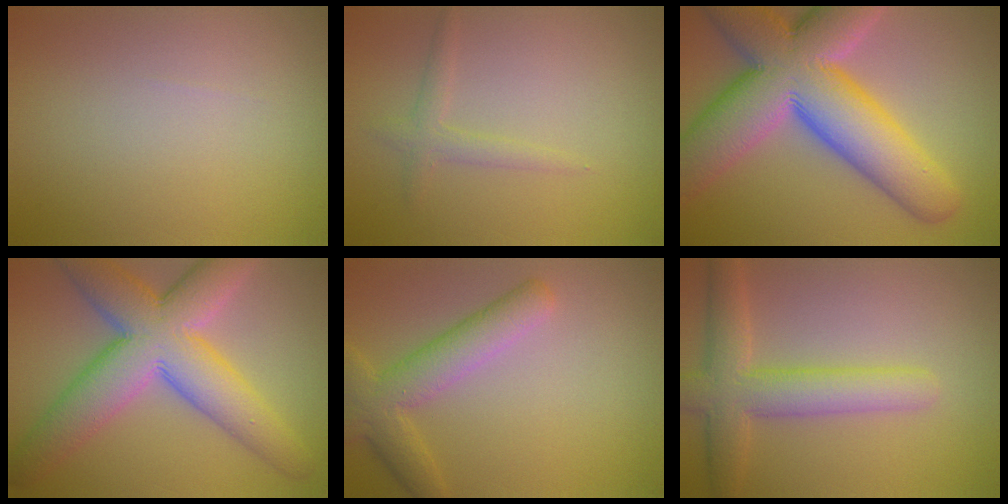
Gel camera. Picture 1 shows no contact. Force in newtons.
{"total": 0.9, "press": 0.9, "slide": 0.1}
{"total": 14.7, "press": 14.7, "slide": 1.0}
{"total": 10.7, "press": 10.7, "slide": 0.6}
{"total": 4.6, "press": 4.6, "slide": 0.2}
{"total": 5.3, "press": 5.3, "slide": 0.2}